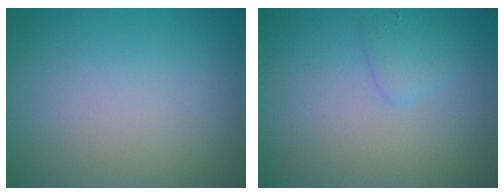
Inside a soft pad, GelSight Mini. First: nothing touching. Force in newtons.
{"total": 1.4, "press": 1.4, "slide": 0.1}